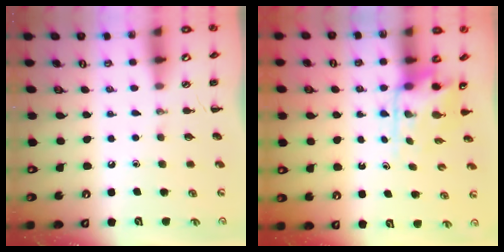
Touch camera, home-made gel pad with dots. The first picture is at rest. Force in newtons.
{"total": 4.6, "press": 4.5, "slide": 0.7}